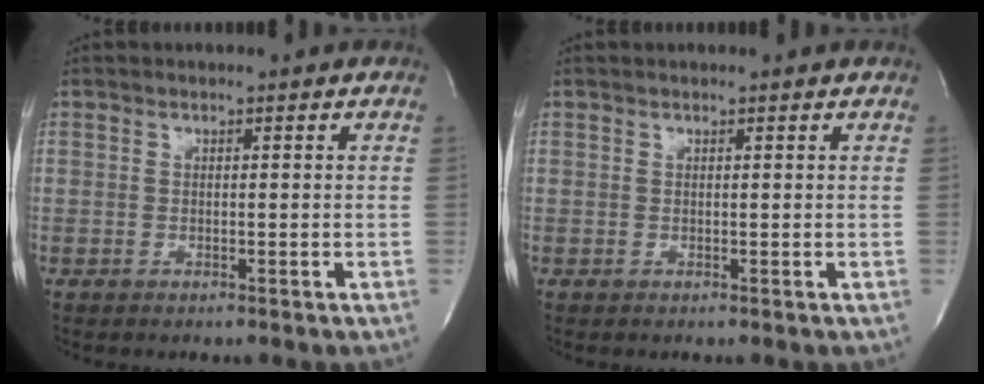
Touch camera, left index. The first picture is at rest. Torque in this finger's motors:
{"motor_torque": [0.22, -0.16, -0.01, -0.01]}